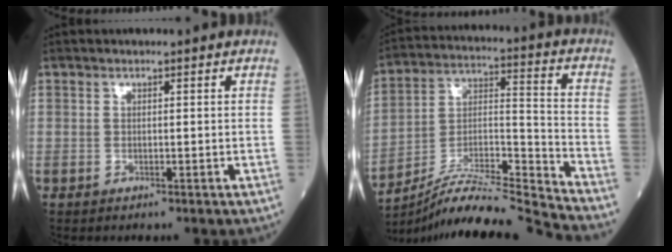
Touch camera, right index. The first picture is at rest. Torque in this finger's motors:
{"motor_torque": [-0.02, -0.02, 0.26, 0.09]}